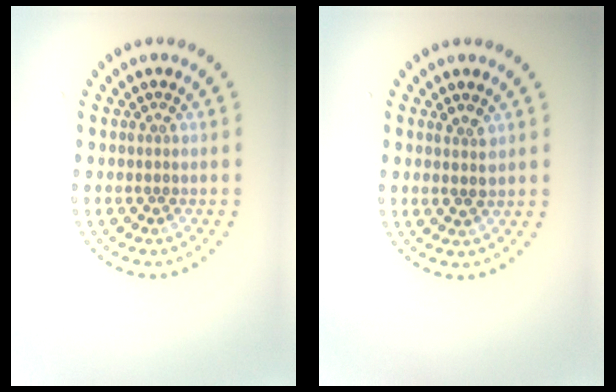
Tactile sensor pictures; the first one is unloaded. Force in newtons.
{"total": 1.3, "press": 1.3, "slide": 0.4}